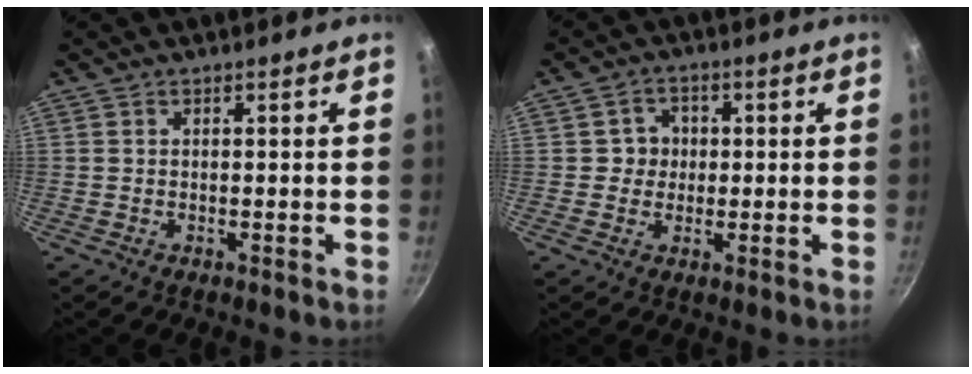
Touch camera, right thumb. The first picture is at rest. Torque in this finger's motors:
{"motor_torque": [0.03, 0.12, 0.07, 0.05, 0.02]}